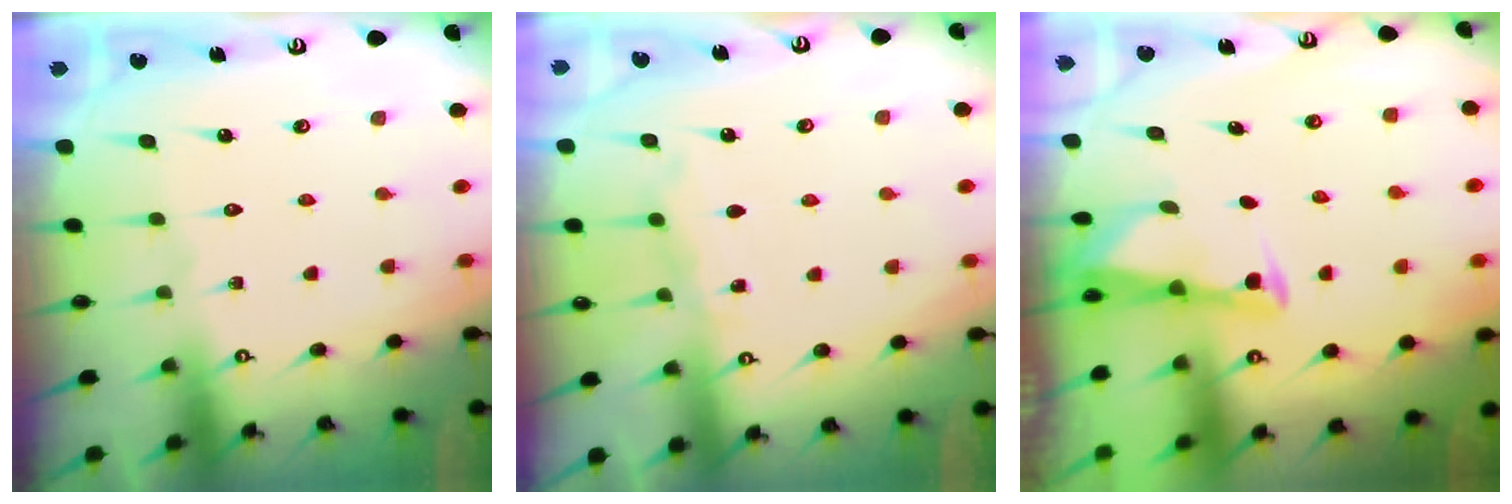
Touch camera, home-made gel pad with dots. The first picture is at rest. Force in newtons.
{"total": 4.6, "press": 4.6, "slide": 0.5}
{"total": 2.8, "press": 2.8, "slide": 0.2}